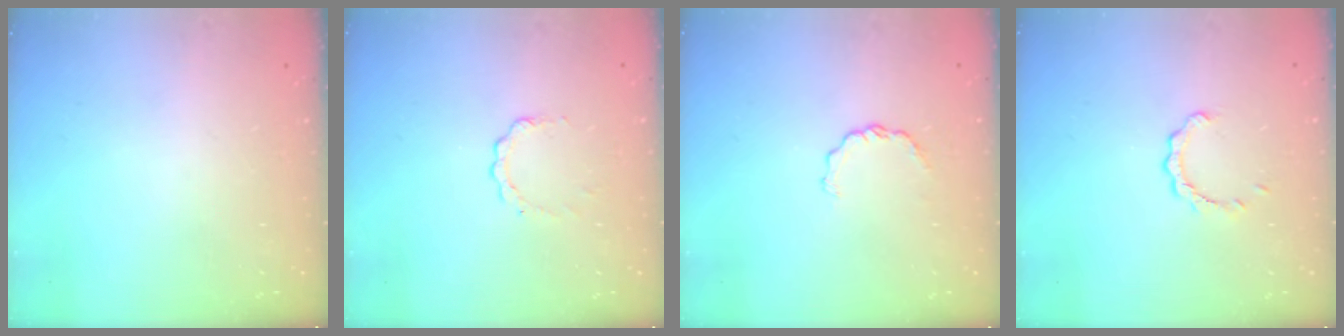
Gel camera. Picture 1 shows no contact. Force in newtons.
{"total": 2.5, "press": 2.5, "slide": 0.3}
{"total": 3.1, "press": 3.1, "slide": 0.3}
{"total": 2.7, "press": 2.7, "slide": 0.3}